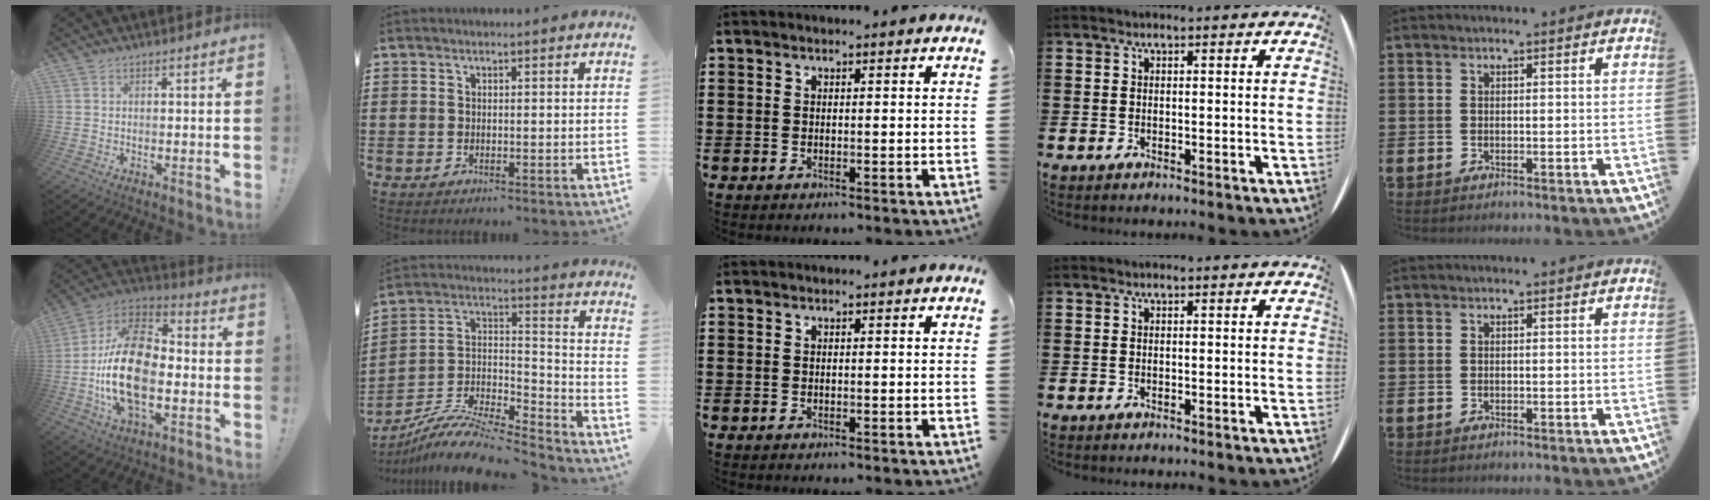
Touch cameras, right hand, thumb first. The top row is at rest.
{"thumb": {"total": 23.5, "force": [-3.5, 13.7, 18.8], "torque": [-0.357, 0.024, -0.052]}, "index": {"total": 10.4, "force": [-9.0, 2.0, 4.7], "torque": [-0.092, 0.011, -0.180]}}